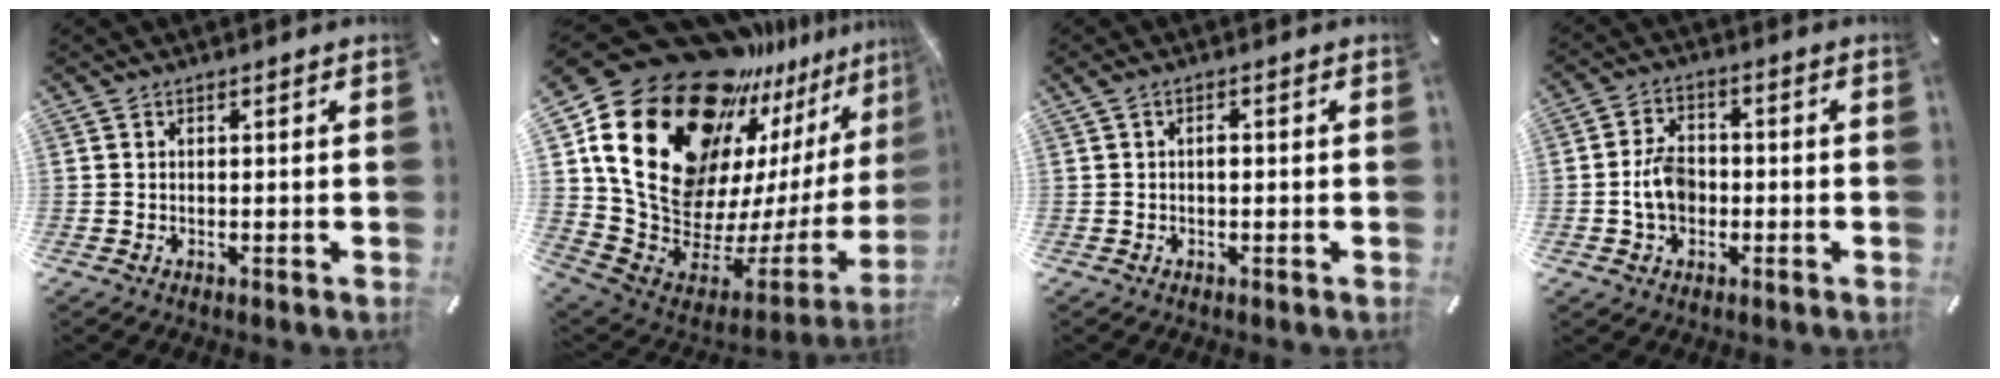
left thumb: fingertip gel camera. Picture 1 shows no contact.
{"total": 30.1, "force": [14.3, 19.3, 18.2], "torque": [-0.293, -0.147, 0.293]}
{"total": 1.7, "force": [-0.1, 1.0, 1.4], "torque": [-0.028, 0.004, -0.003]}
{"total": 6.8, "force": [-1.3, 4.9, 4.5], "torque": [-0.091, 0.005, -0.028]}